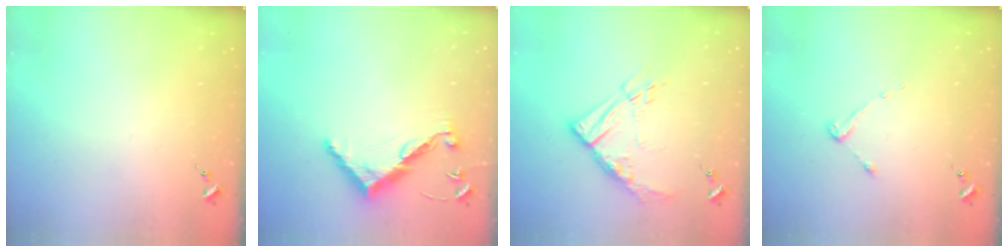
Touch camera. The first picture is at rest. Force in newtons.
{"total": 10.6, "press": 10.6, "slide": 0.4}
{"total": 12.7, "press": 12.6, "slide": 1.3}
{"total": 3.1, "press": 3.1, "slide": 0.4}